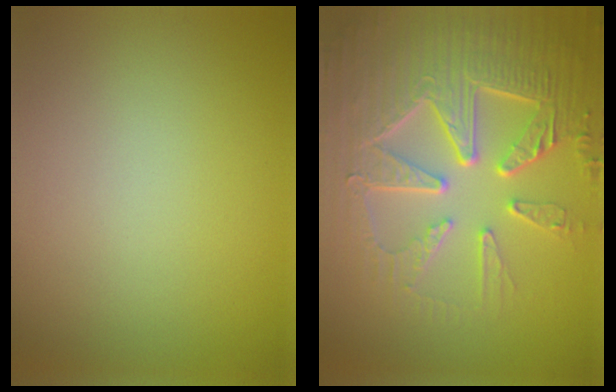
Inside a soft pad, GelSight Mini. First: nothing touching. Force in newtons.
{"total": 9.1, "press": 6.5, "slide": 6.3}